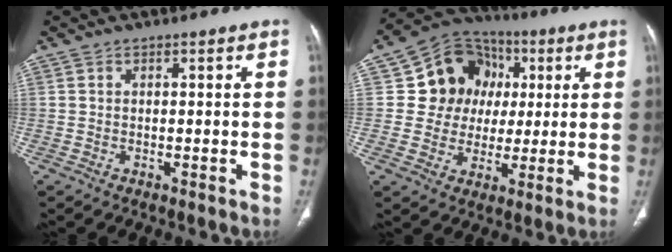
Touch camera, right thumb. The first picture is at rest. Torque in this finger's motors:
{"motor_torque": [-0.60, 0.94, -0.05, 0.06, 0.09]}